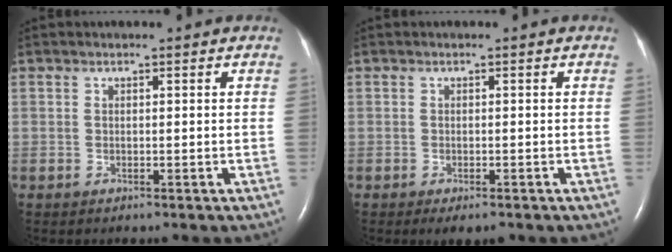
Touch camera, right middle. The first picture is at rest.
{"total": 2.5, "force": [-1.7, 0.9, 1.7], "torque": [-0.020, -0.004, -0.019]}